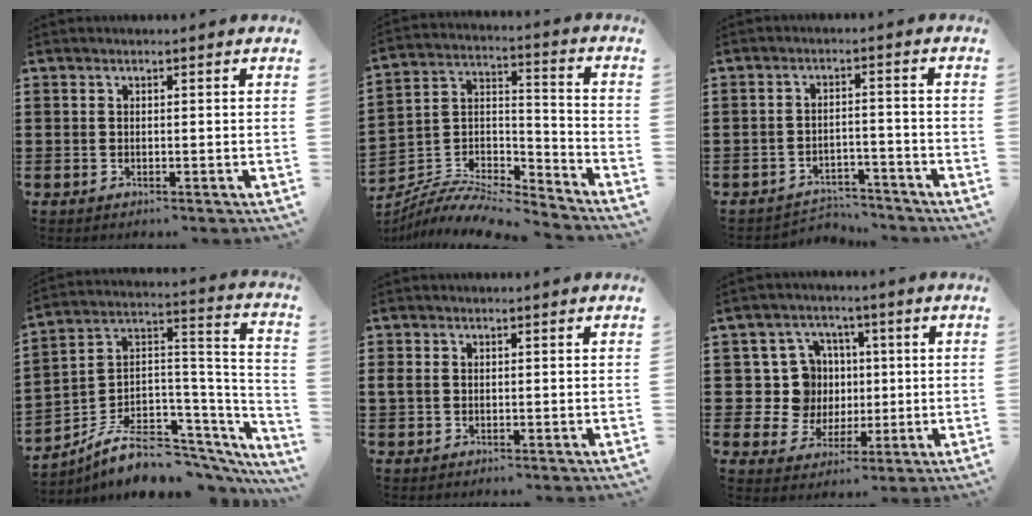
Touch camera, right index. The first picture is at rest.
{"total": 7.8, "force": [-7.2, 1.9, 2.5], "torque": [-0.047, 0.005, -0.144]}
{"total": 3.5, "force": [-3.4, 0.6, 0.5], "torque": [-0.013, 0.006, -0.071]}
{"total": 9.1, "force": [-5.1, 5.6, 5.1], "torque": [-0.106, 0.005, -0.090]}
{"total": 1.3, "force": [0.2, 1.0, 0.8], "torque": [-0.027, 0.002, 0.000]}
{"total": 9.1, "force": [1.4, 8.5, 2.9], "torque": [-0.079, 0.014, 0.033]}